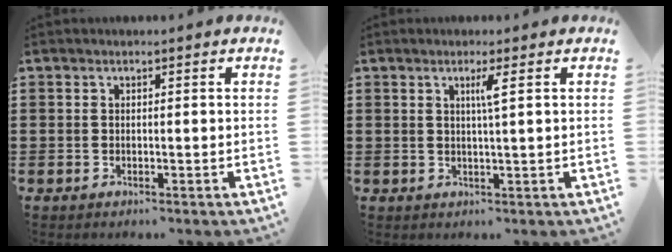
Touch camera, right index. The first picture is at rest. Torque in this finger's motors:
{"motor_torque": [0.36, -0.21, 0.04, 0.07]}